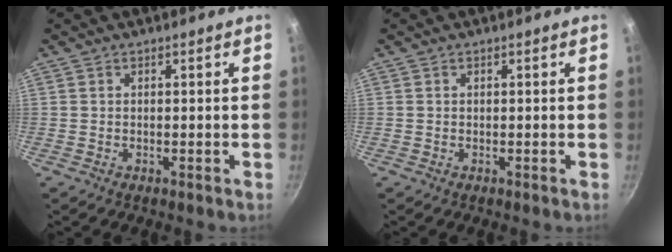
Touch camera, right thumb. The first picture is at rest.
{"total": 0.0}